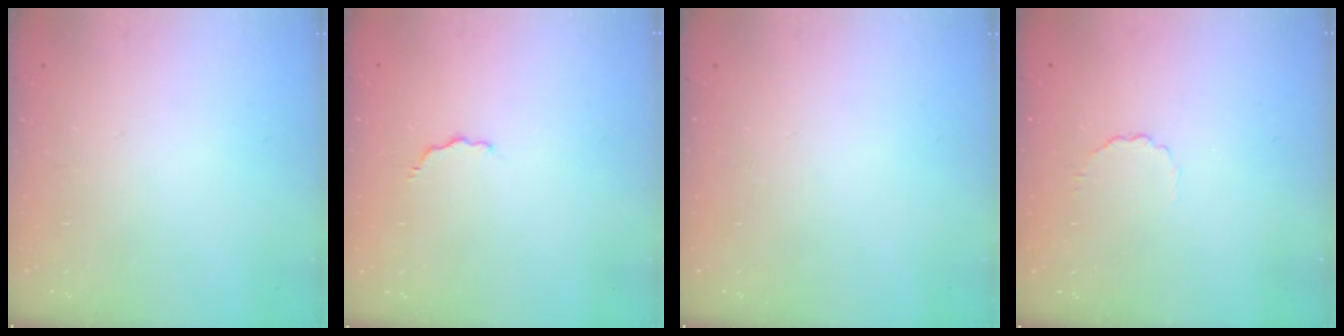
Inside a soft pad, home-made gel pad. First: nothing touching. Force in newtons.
{"total": 3.7, "press": 3.7, "slide": 0.8}
{"total": 0.0}
{"total": 3.2, "press": 3.0, "slide": 1.2}